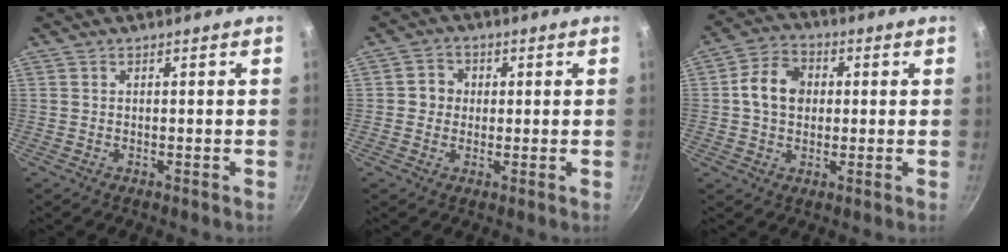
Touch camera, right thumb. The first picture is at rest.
{"total": 4.1, "force": [0.3, 3.9, 1.4], "torque": [0.003, 0.005, -0.003]}
{"total": 9.0, "force": [1.0, 7.1, 5.4], "torque": [-0.075, 0.014, 0.004]}